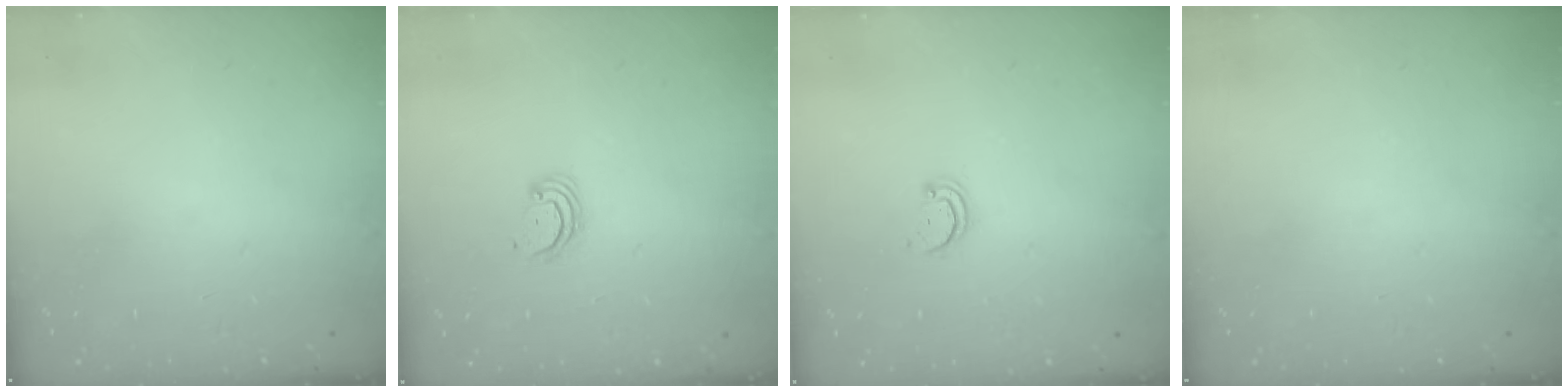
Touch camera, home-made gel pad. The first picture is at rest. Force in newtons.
{"total": 2.8, "press": 2.8, "slide": 0.2}
{"total": 1.9, "press": 1.9, "slide": 0.2}
{"total": 0.0}